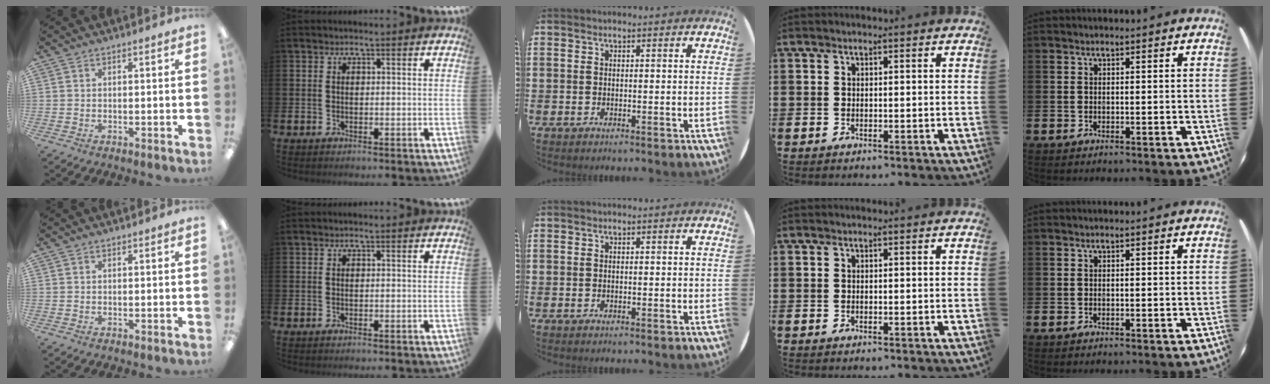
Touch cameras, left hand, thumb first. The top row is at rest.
{}